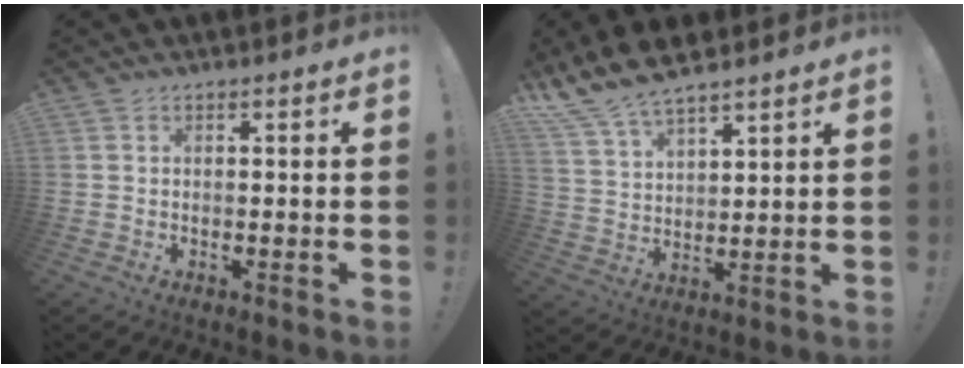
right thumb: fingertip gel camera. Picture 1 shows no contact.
{"total": 10.3, "force": [9.2, 3.2, 3.5], "torque": [-0.083, -0.061, 0.176]}